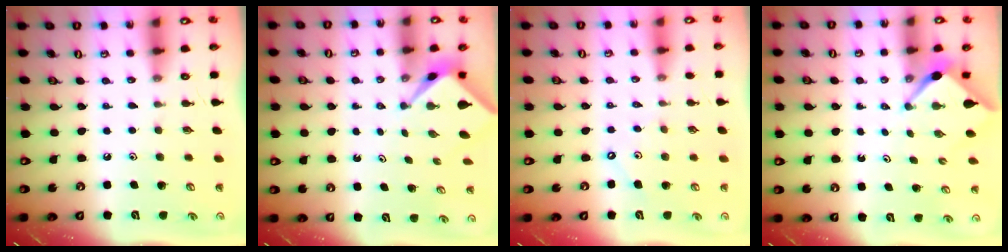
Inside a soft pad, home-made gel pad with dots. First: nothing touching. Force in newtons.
{"total": 1.7, "press": 1.7, "slide": 0.1}
{"total": 3.4, "press": 3.4, "slide": 0.5}
{"total": 2.4, "press": 2.4, "slide": 0.2}